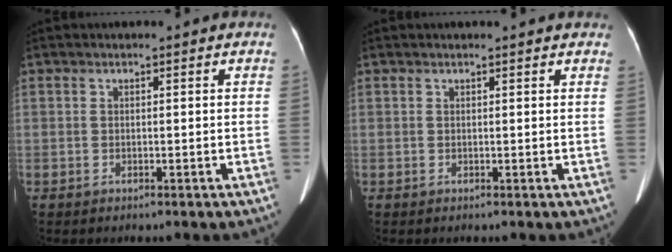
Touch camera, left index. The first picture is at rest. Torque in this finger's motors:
{"motor_torque": [0.13, -0.34, 0.01, 0.00]}